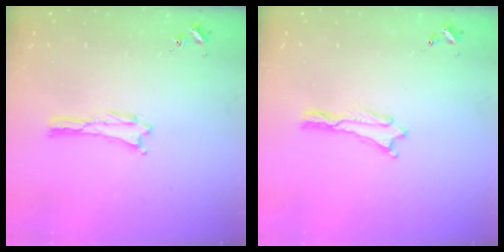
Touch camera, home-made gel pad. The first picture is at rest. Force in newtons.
{"total": 0.0}